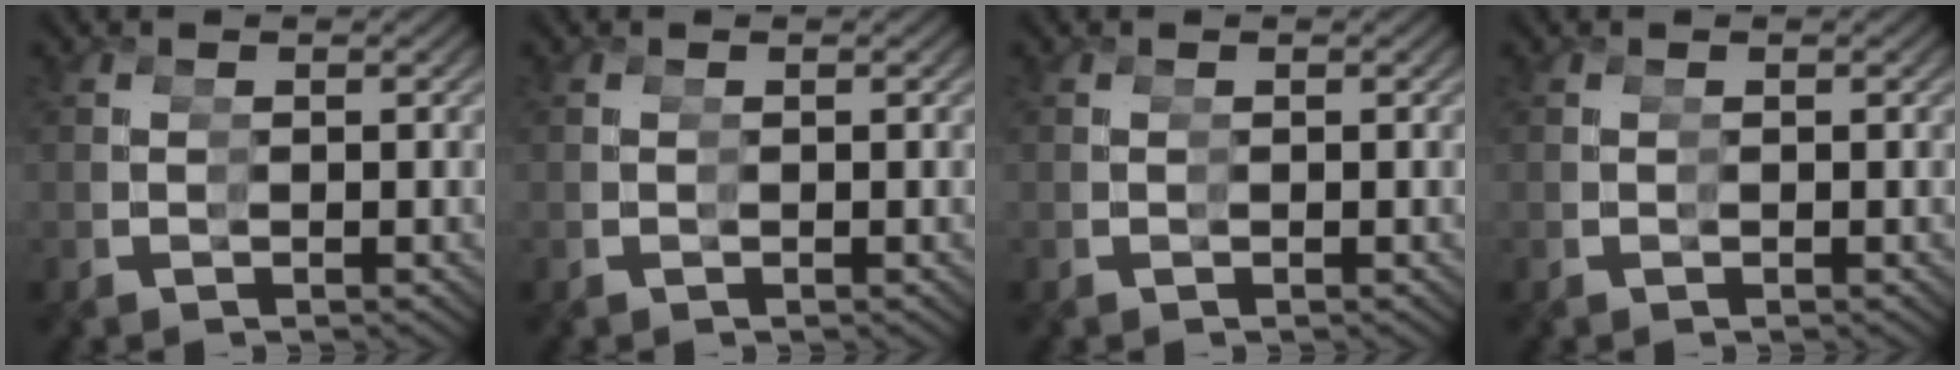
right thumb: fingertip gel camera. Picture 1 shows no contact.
{"total": 0.0}
{"total": 0.0}
{"total": 0.0}